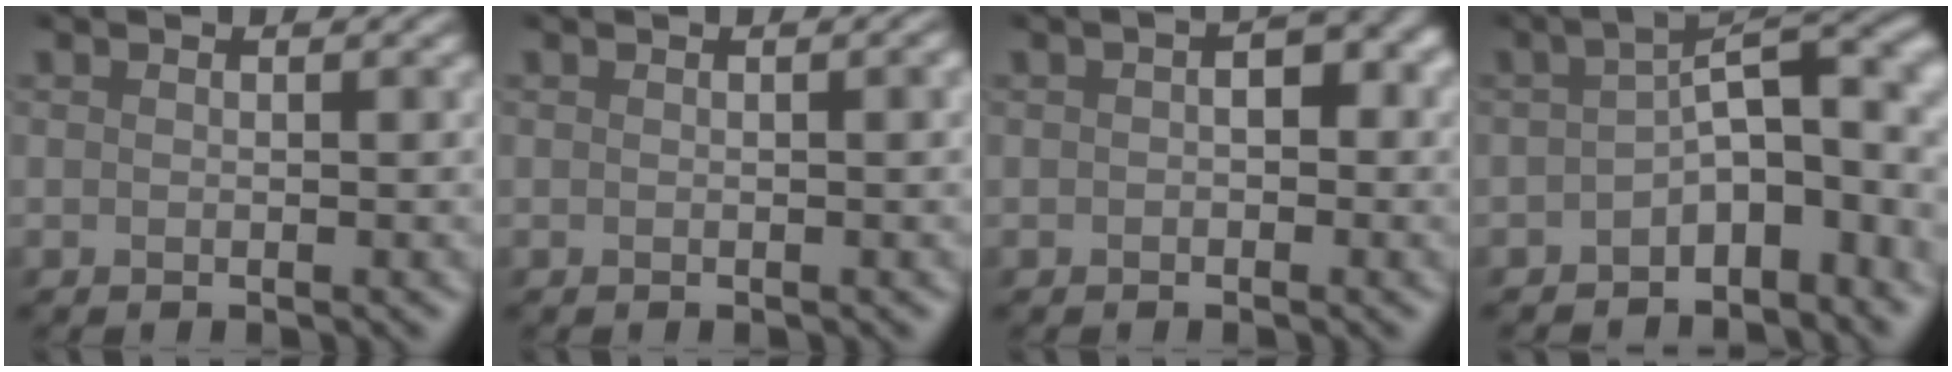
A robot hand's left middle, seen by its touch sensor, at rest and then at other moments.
{"total": 1.1, "force": [-0.2, 0.5, 1.0], "torque": [-0.002, 0.005, -0.006]}
{"total": 1.9, "force": [-0.3, 1.1, 1.5], "torque": [-0.019, 0.008, -0.008]}
{"total": 8.6, "force": [-2.9, 4.1, 7.0], "torque": [-0.090, 0.008, -0.054]}